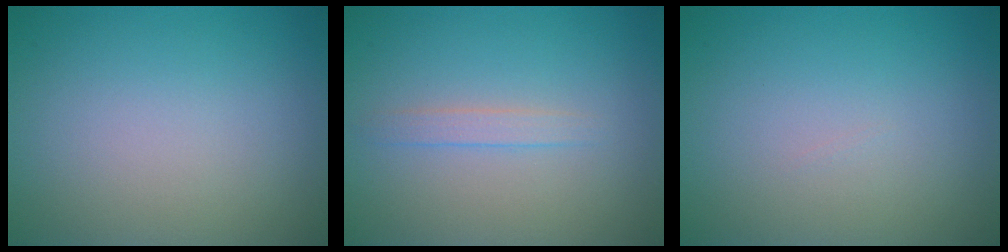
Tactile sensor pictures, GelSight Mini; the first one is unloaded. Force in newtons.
{"total": 1.3, "press": 1.3, "slide": 0.1}
{"total": 0.0}